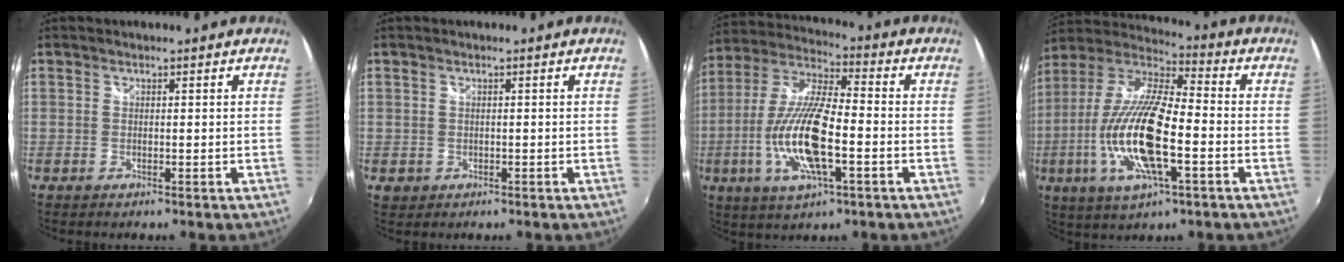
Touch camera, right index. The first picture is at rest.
{"total": 1.9, "force": [-0.4, 1.8, 0.5], "torque": [-0.009, -0.004, -0.005]}
{"total": 16.5, "force": [-4.5, 4.9, 15.1], "torque": [-0.311, -0.012, -0.087]}
{"total": 20.1, "force": [-5.4, 6.1, 18.5], "torque": [-0.375, -0.018, -0.108]}